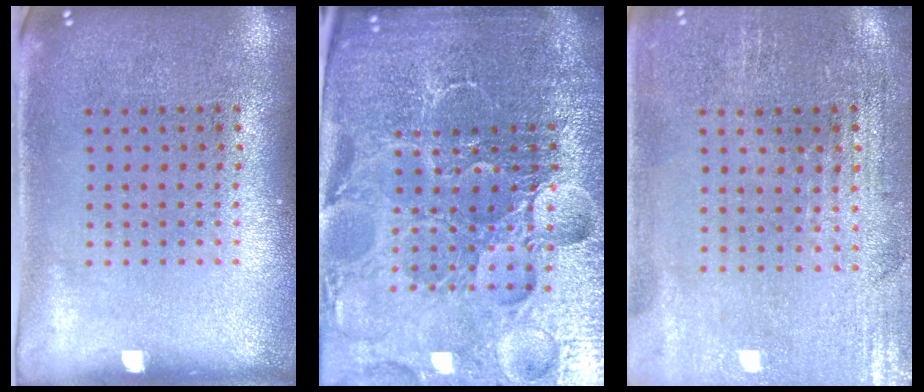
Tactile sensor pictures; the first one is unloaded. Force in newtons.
{"total": 6.7, "press": 5.9, "slide": 3.1}
{"total": 0.6, "press": 0.5, "slide": 0.3}